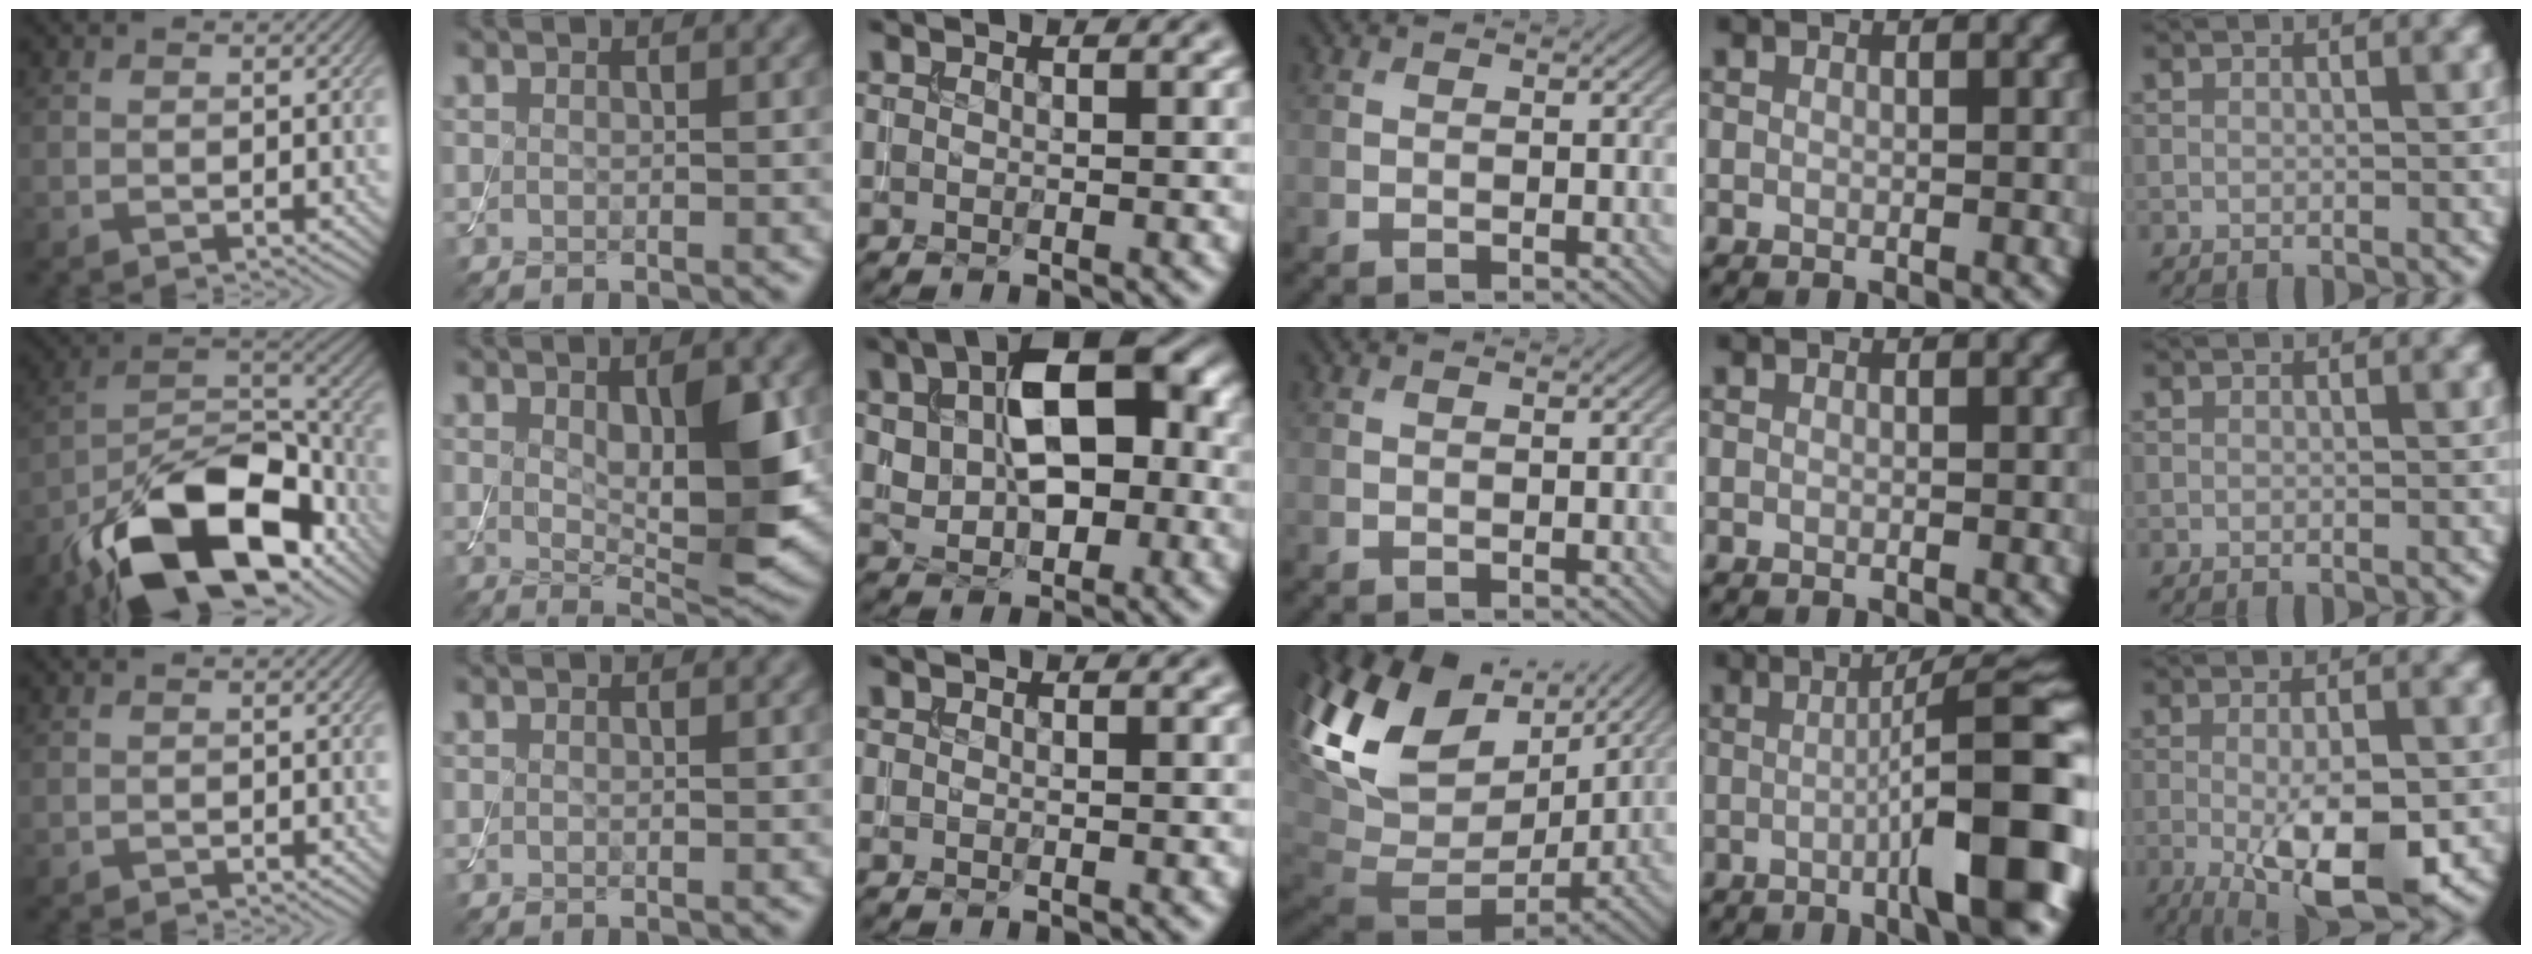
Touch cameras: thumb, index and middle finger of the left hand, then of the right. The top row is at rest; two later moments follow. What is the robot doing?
{"motion": "assemble", "object": "toy tower of hanoi"}